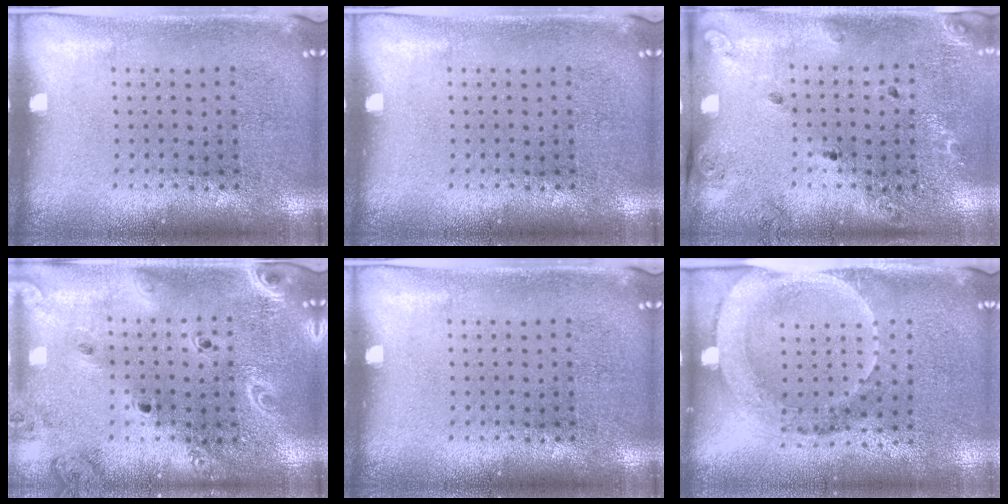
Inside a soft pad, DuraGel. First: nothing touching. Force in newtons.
{"total": 0.0}
{"total": 1.3, "press": 1.2, "slide": 0.4}
{"total": 2.1, "press": 1.9, "slide": 0.9}
{"total": 0.0}
{"total": 1.9, "press": 1.6, "slide": 1.0}